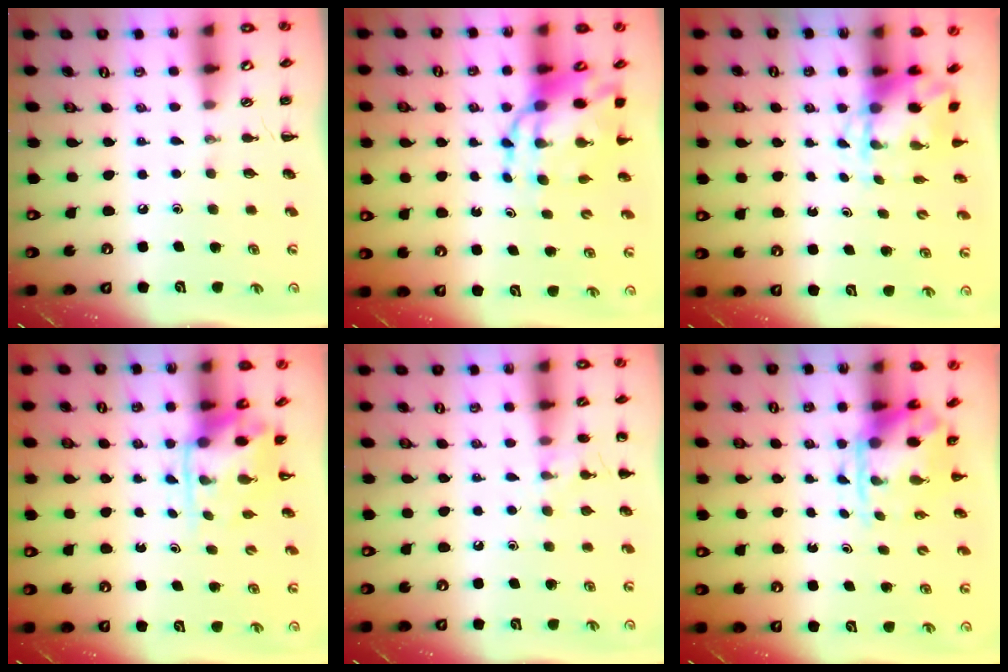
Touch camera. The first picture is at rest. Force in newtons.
{"total": 10.0, "press": 9.7, "slide": 2.5}
{"total": 4.3, "press": 4.3, "slide": 0.6}
{"total": 3.5, "press": 3.4, "slide": 0.7}
{"total": 8.0, "press": 7.7, "slide": 2.1}
{"total": 3.7, "press": 3.6, "slide": 0.9}